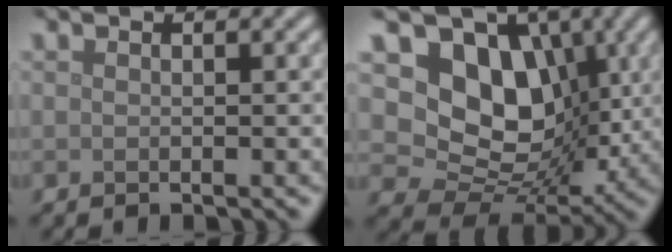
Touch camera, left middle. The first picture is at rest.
{"total": 9.8, "force": [2.1, 7.6, 5.8], "torque": [-0.099, -0.019, 0.027]}